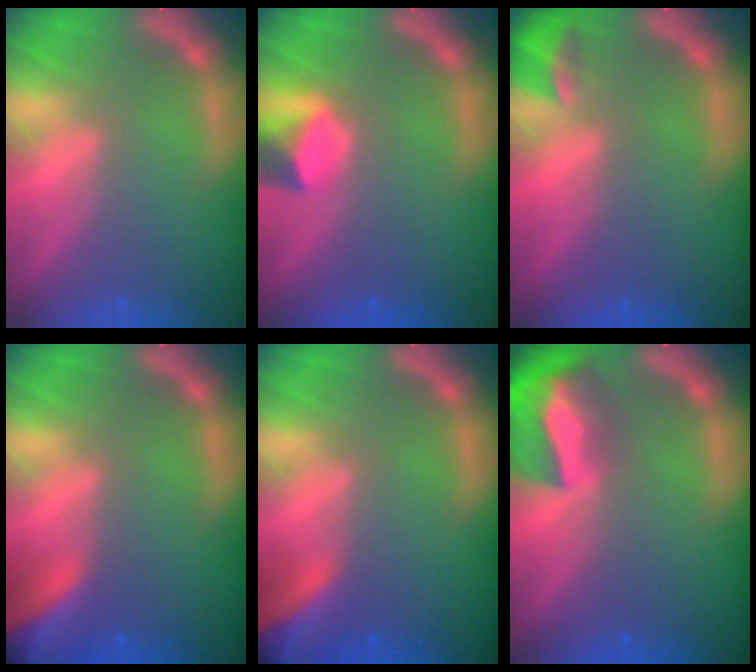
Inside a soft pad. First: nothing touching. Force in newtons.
{"total": 3.0}
{"total": 2.4}
{"total": 10.0}
{"total": 10.0}
{"total": 10.0}